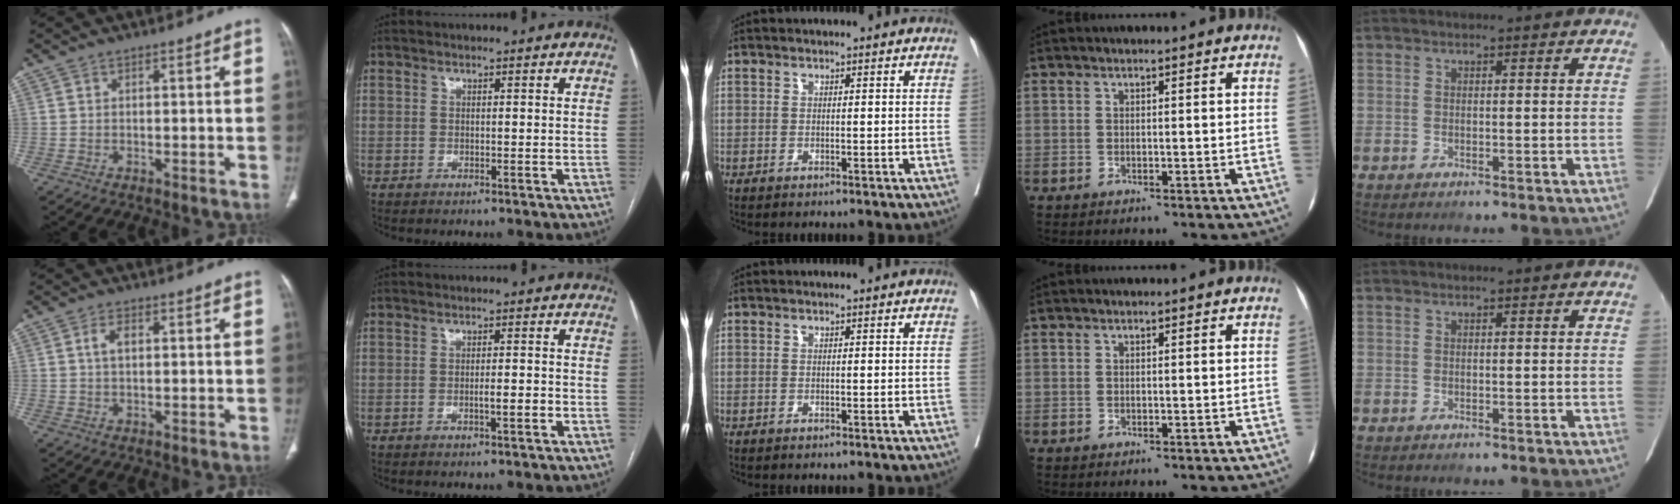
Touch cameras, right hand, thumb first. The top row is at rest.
{"thumb": {"total": 2.8, "force": [0.5, 1.5, 2.3], "torque": [-0.045, 0.008, 0.009]}, "index": {"total": 2.2, "force": [-0.9, 0.2, 2.0], "torque": [-0.033, 0.000, -0.015]}}